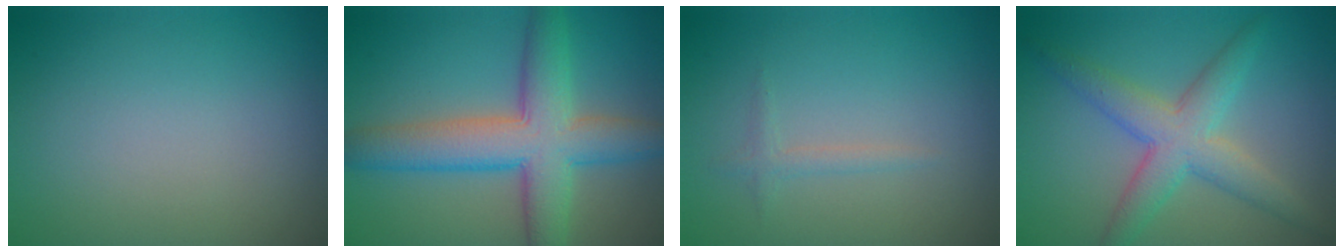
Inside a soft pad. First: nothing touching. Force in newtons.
{"total": 7.9, "press": 7.9, "slide": 0.2}
{"total": 1.0, "press": 1.0, "slide": 0.0}
{"total": 4.9, "press": 4.9, "slide": 0.1}